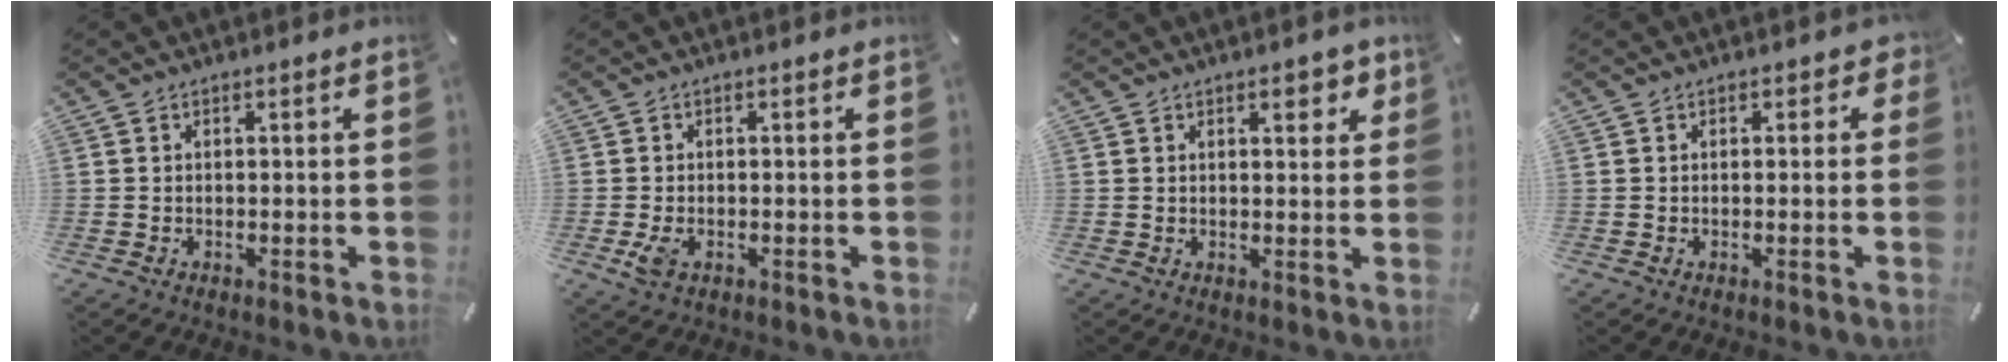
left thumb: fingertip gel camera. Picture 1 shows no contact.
{"total": 3.2, "force": [-1.1, 1.9, 2.3], "torque": [-0.058, -0.003, -0.021]}
{"total": 4.0, "force": [2.1, 2.0, 2.8], "torque": [-0.028, -0.006, 0.030]}
{"total": 1.3, "force": [-0.1, 1.1, 0.7], "torque": [-0.005, 0.003, -0.006]}